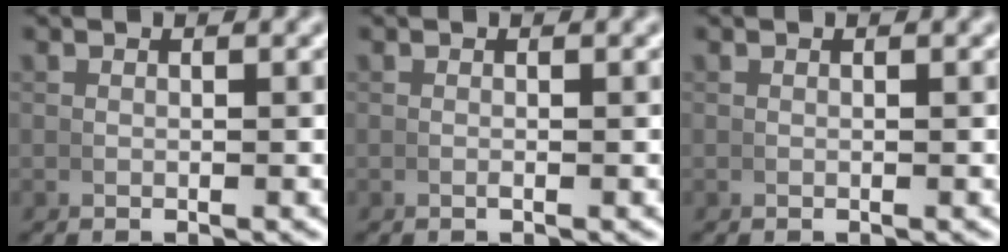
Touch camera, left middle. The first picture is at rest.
{"total": 0.0}
{"total": 0.0}